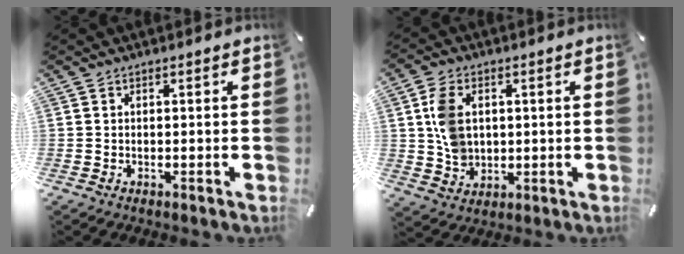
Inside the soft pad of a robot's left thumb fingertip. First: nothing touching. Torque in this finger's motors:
{"motor_torque": [1.30, 2.04, 0.79, -0.57, 0.43]}